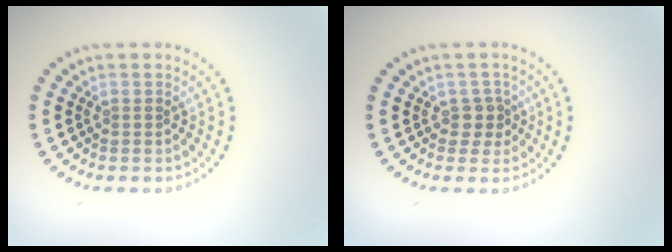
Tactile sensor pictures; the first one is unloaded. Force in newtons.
{"total": 1.7, "press": 1.4, "slide": 1.0}